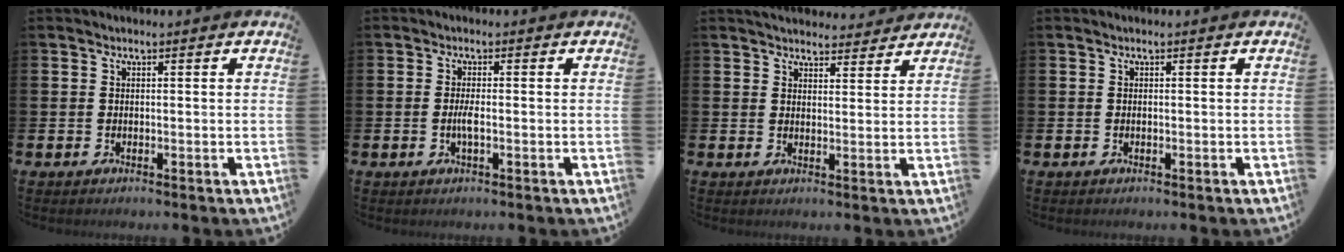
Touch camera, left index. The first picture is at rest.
{"total": 1.7, "force": [-0.4, 0.3, 1.7], "torque": [-0.035, 0.002, -0.008]}
{"total": 3.9, "force": [3.8, 0.9, 0.2], "torque": [-0.002, -0.021, 0.067]}
{"total": 0.0}